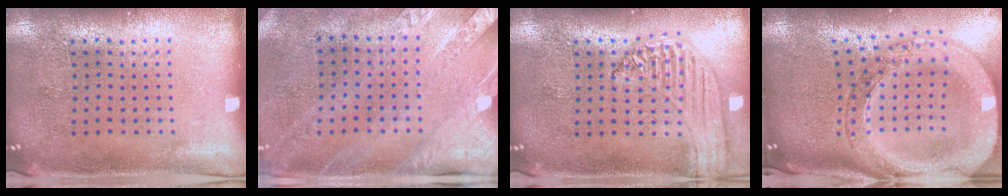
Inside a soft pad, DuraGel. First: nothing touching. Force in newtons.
{"total": 2.5, "press": 2.1, "slide": 1.3}
{"total": 1.3, "press": 1.3, "slide": 0.1}
{"total": 4.0, "press": 3.0, "slide": 2.6}